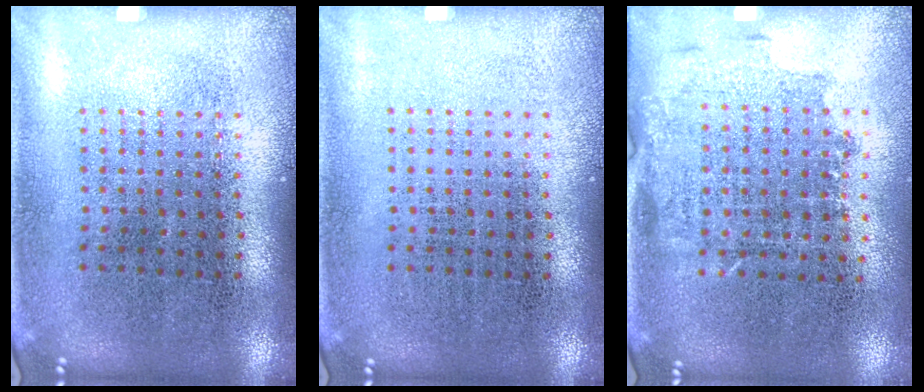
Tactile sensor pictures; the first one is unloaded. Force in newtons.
{"total": 0.0}
{"total": 1.5, "press": 1.2, "slide": 1.0}